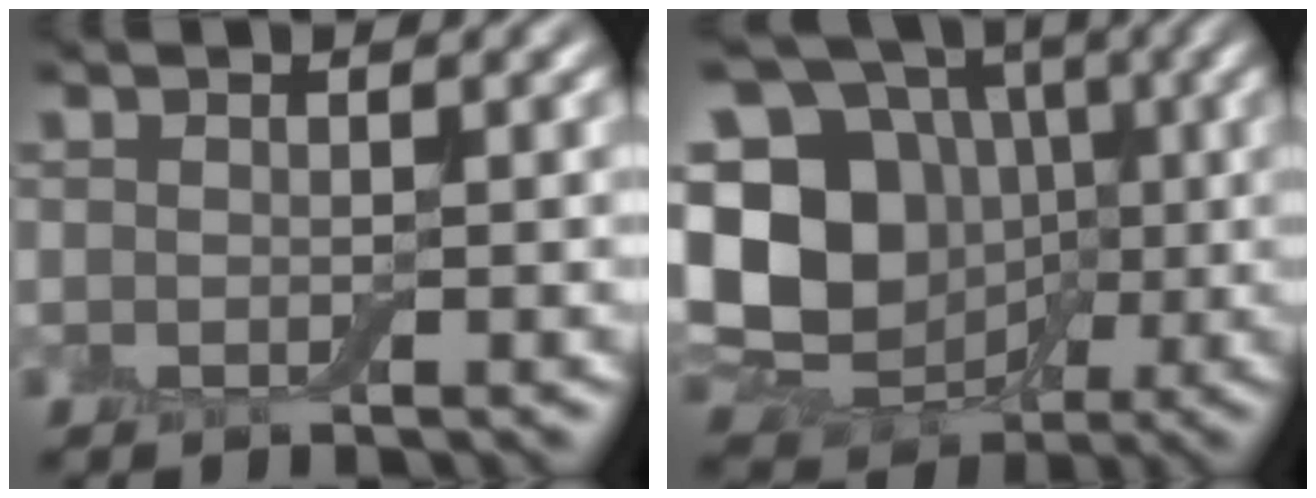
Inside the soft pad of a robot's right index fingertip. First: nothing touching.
{"total": 15.5, "force": [0.1, 13.4, 7.8], "torque": [-0.192, 0.016, -0.012]}